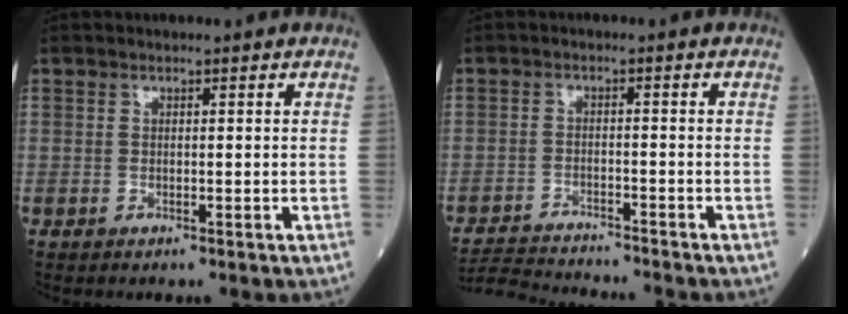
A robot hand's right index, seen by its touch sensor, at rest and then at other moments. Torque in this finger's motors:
{"motor_torque": [-0.55, -0.13, -0.14, -0.06]}